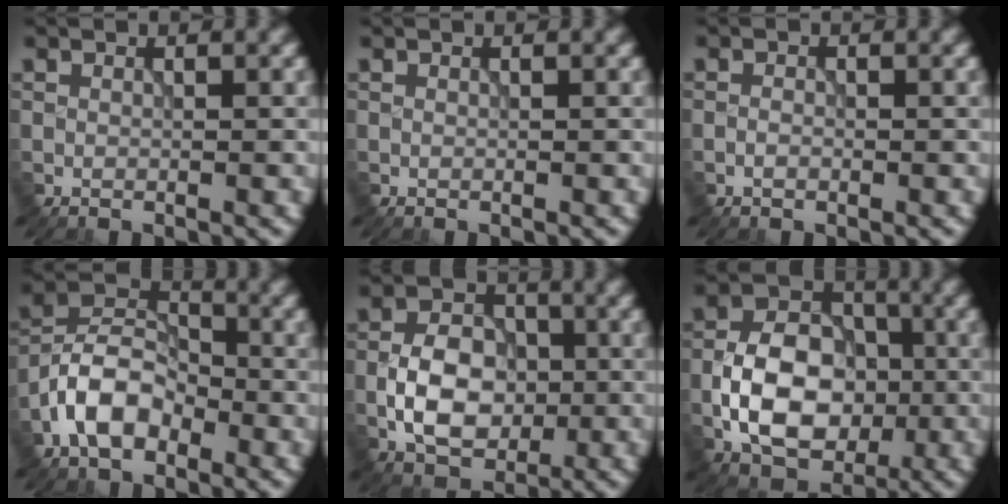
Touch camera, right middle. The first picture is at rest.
{"total": 0.0}
{"total": 0.7, "force": [-0.3, 0.4, 0.5], "torque": [-0.009, 0.001, -0.009]}
{"total": 6.1, "force": [-3.0, 3.8, 3.7], "torque": [-0.069, 0.009, -0.068]}
{"total": 6.4, "force": [-1.3, 4.4, 4.4], "torque": [-0.079, 0.003, -0.026]}
{"total": 9.0, "force": [-2.0, 6.2, 6.2], "torque": [-0.107, 0.009, -0.041]}